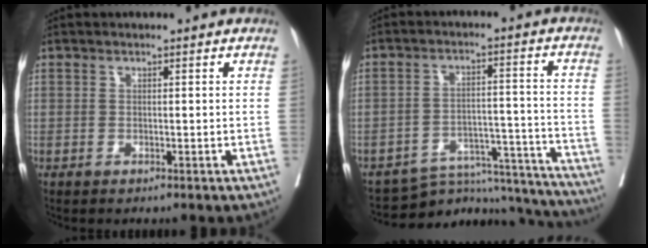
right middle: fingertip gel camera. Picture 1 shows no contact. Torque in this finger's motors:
{"motor_torque": [-0.64, -0.71, -0.26, -0.06]}